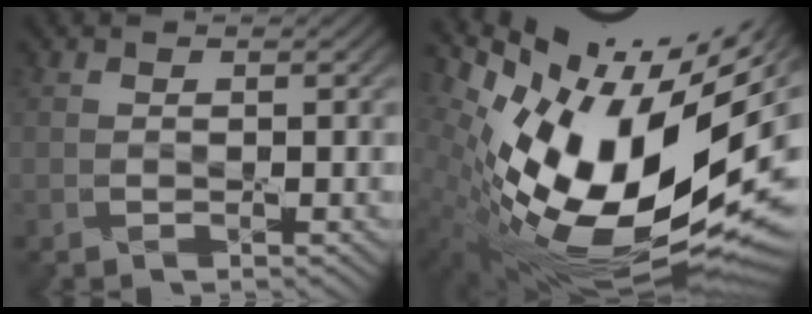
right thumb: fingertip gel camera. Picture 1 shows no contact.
{"total": 20.6, "force": [1.4, 9.8, 18.0], "torque": [-0.301, -0.020, 0.029]}